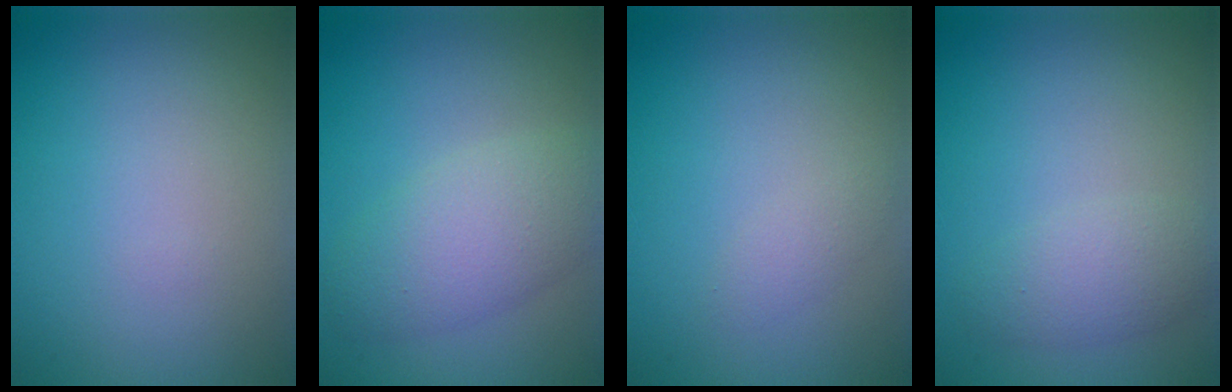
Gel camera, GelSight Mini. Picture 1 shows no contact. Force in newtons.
{"total": 4.9, "press": 4.9, "slide": 0.4}
{"total": 1.0, "press": 1.0, "slide": 0.0}
{"total": 2.6, "press": 2.6, "slide": 0.1}